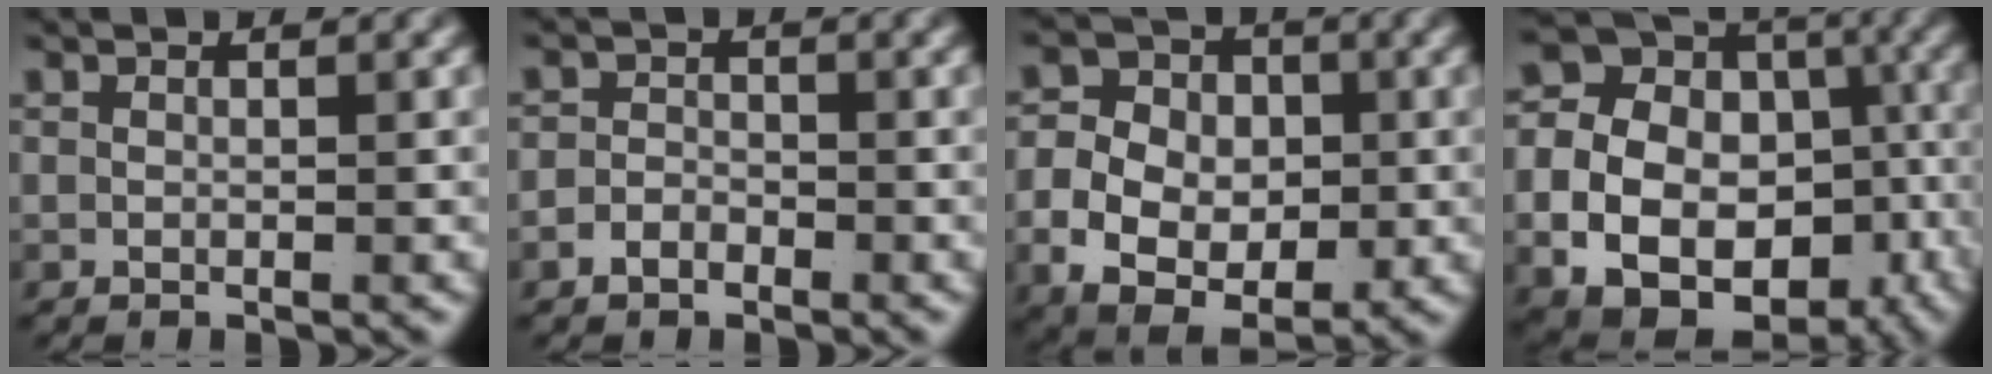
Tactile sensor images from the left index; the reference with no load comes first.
{"total": 1.8, "force": [-1.4, 1.0, 0.2], "torque": [0.001, -0.009, -0.026]}
{"total": 12.3, "force": [-2.9, 9.9, 6.7], "torque": [-0.134, -0.045, -0.038]}
{"total": 20.3, "force": [-3.1, 17.2, 10.3], "torque": [-0.226, -0.059, -0.054]}